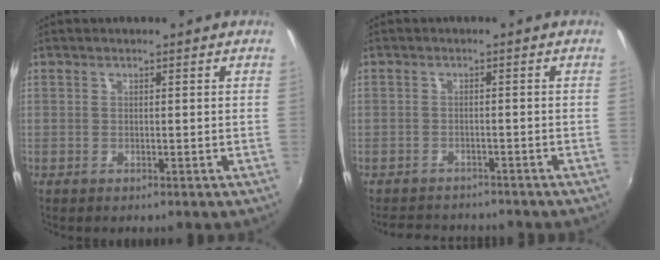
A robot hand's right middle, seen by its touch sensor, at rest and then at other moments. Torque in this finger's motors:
{"motor_torque": [0.03, -0.84, -0.53, -0.14]}